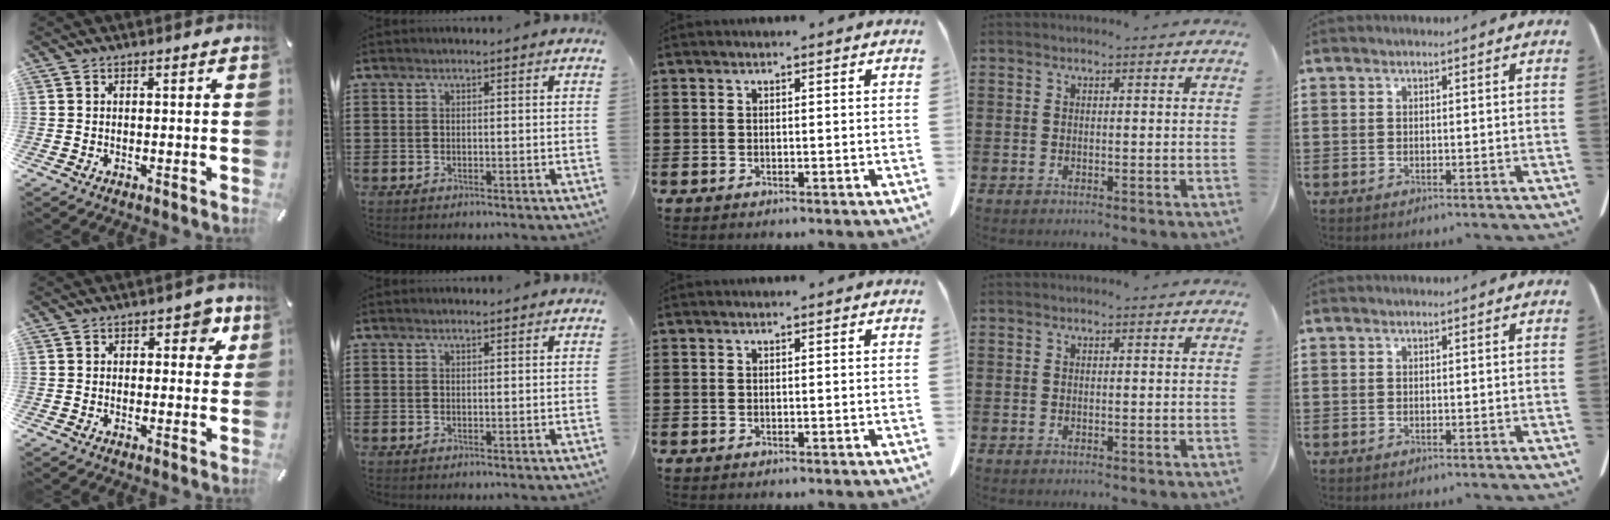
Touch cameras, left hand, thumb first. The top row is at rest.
{"thumb": {"total": 5.7, "force": [2.5, 3.6, 3.6], "torque": [-0.023, -0.006, 0.034]}, "index": {"total": 0.7, "force": [0.6, 0.1, 0.3], "torque": [-0.007, 0.000, 0.012]}}